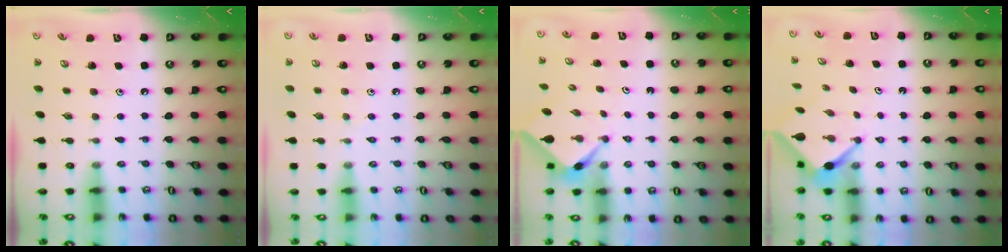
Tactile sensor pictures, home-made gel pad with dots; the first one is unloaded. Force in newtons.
{"total": 3.3, "press": 3.3, "slide": 0.6}
{"total": 2.2, "press": 2.2, "slide": 0.2}
{"total": 3.3, "press": 3.3, "slide": 0.1}